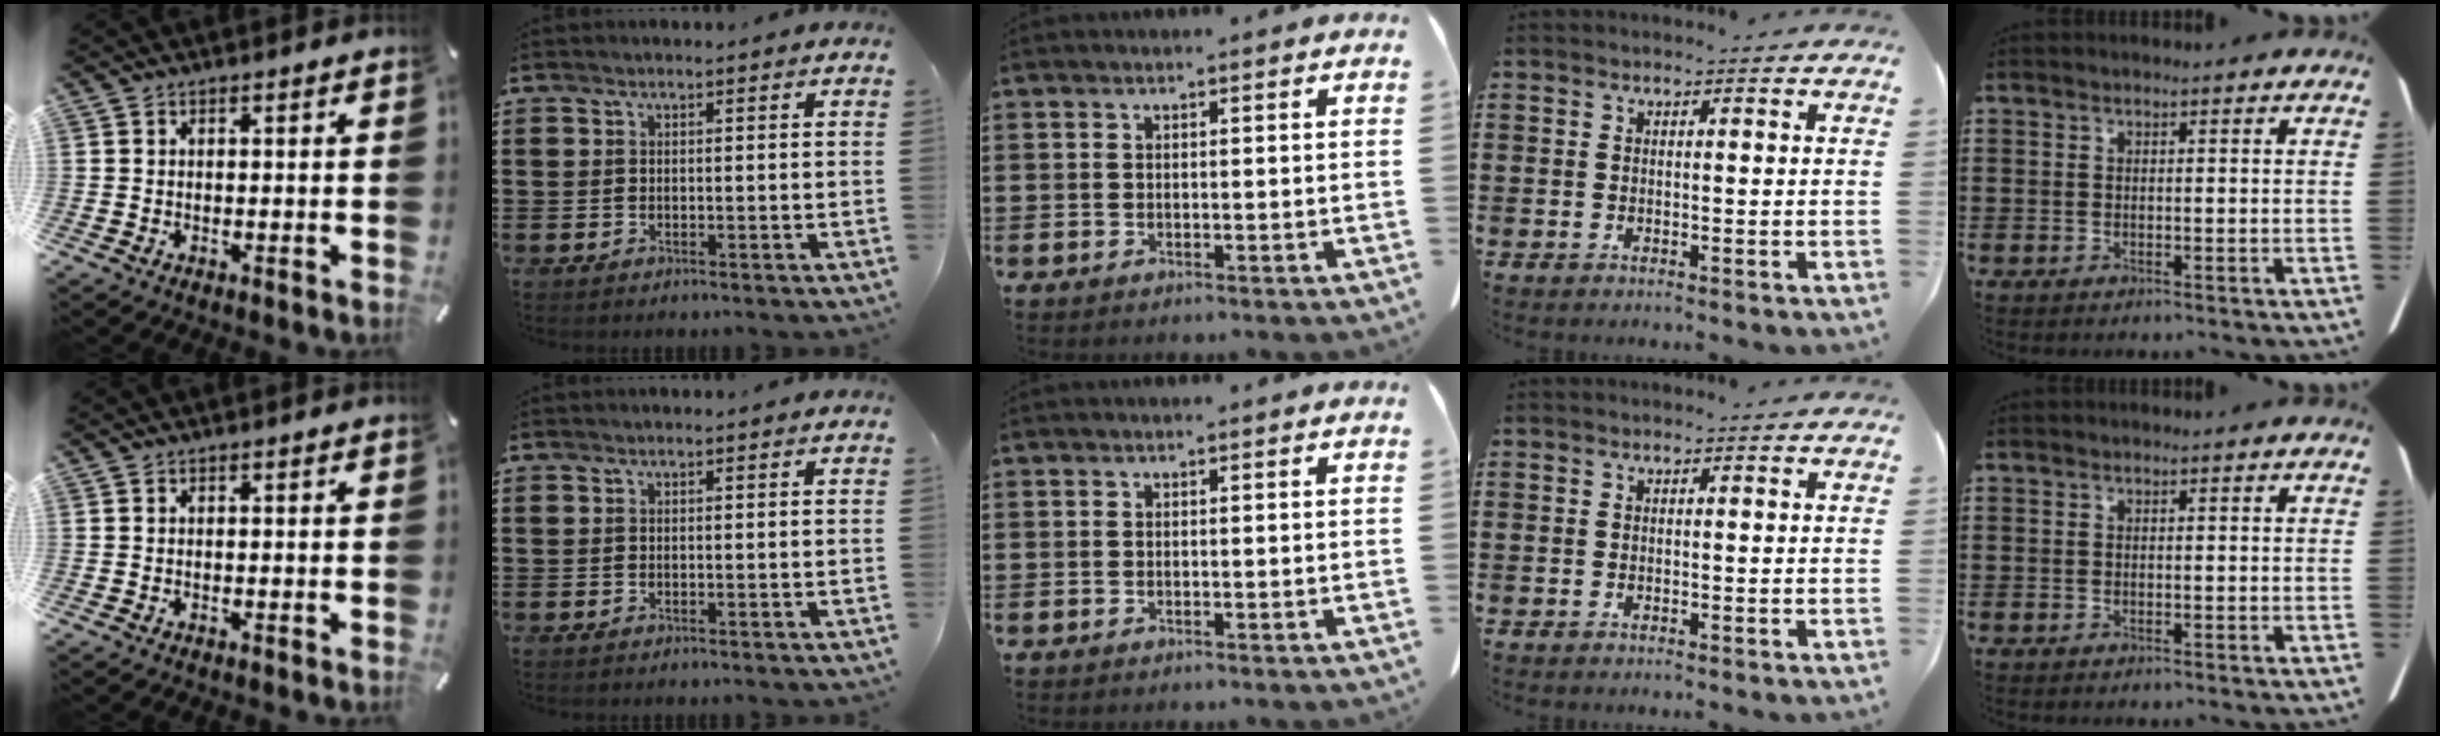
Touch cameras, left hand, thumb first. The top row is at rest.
{}